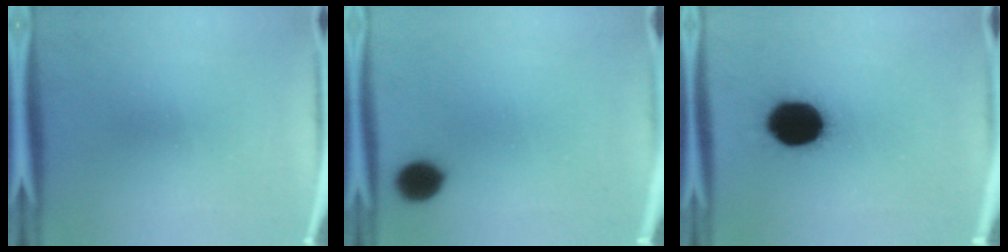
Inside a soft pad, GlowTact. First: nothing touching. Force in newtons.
{"total": 6.7}
{"total": 17.8}